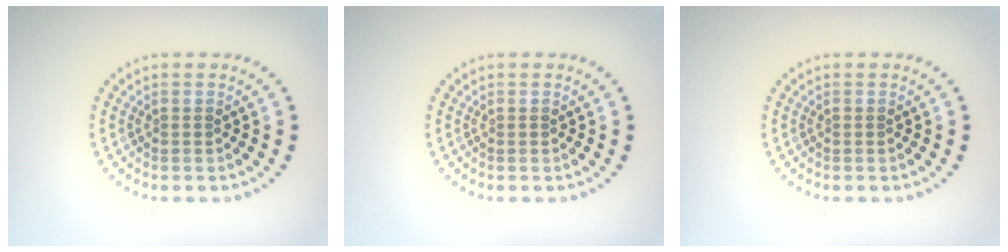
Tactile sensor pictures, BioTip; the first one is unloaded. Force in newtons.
{"total": 0.0}
{"total": 0.0}